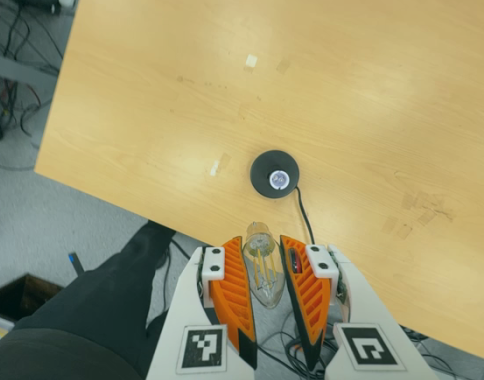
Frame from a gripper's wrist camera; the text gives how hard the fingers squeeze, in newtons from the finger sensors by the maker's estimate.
{"total": 14.8, "left": 16.9, "right": 12.7}